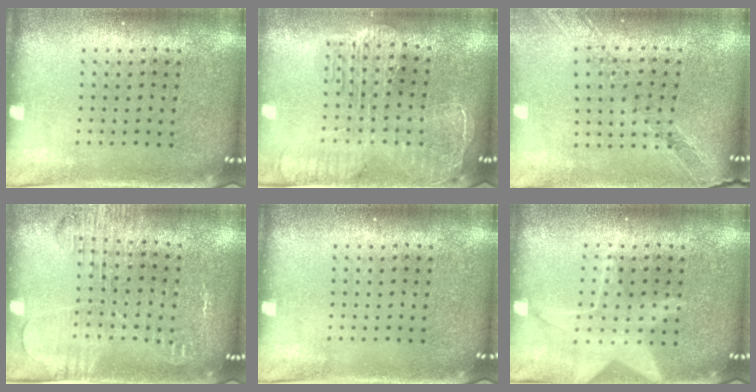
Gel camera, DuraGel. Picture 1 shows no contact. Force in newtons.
{"total": 2.4, "press": 2.1, "slide": 1.2}
{"total": 1.1, "press": 1.1, "slide": 0.2}
{"total": 1.8, "press": 1.8, "slide": 0.4}
{"total": 0.0}
{"total": 1.5, "press": 1.3, "slide": 0.6}